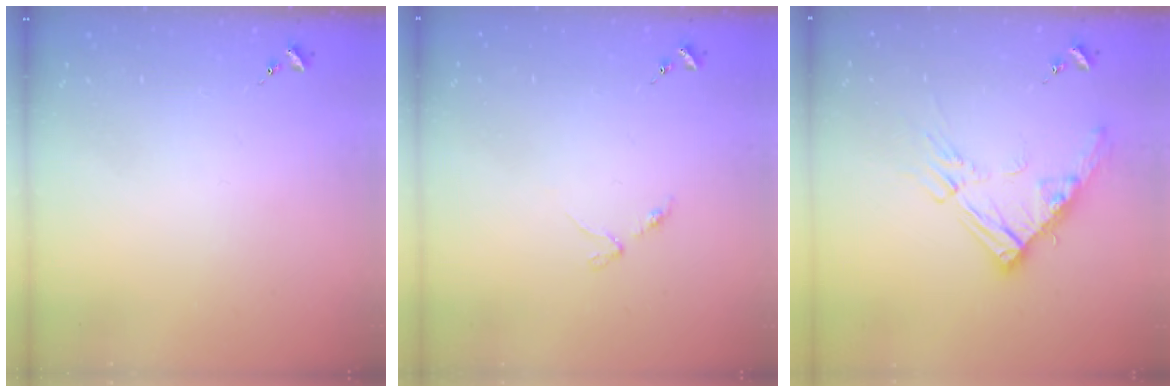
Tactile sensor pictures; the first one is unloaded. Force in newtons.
{"total": 2.9, "press": 2.8, "slide": 0.4}
{"total": 14.3, "press": 14.2, "slide": 1.4}